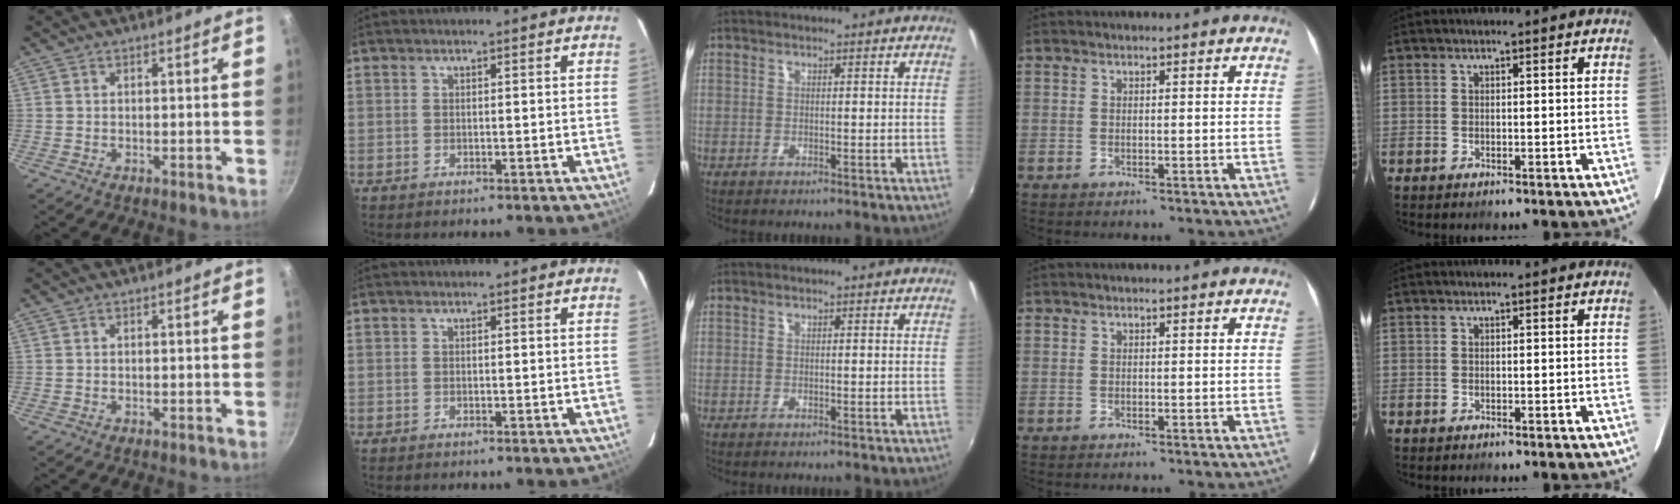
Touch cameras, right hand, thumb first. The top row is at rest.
{}